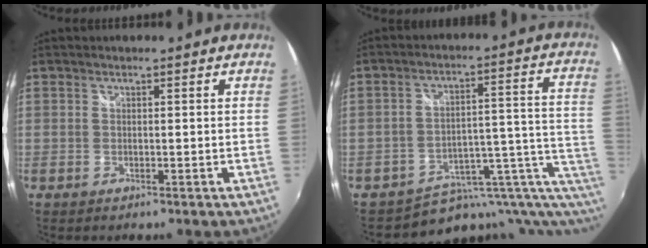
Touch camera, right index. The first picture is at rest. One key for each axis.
{"total": 12.6, "fx": -7.1, "fy": 5.7, "fz": 8.7, "tx": -0.109, "ty": 0.004, "tz": -0.103}